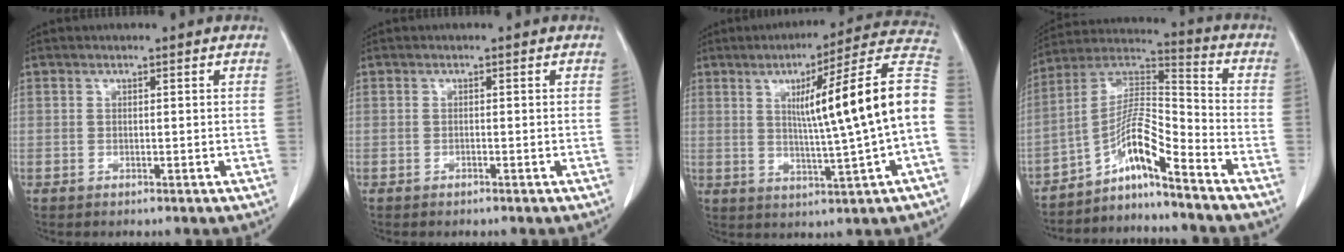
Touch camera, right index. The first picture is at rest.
{"total": 0.0}
{"total": 17.9, "force": [0.9, -0.8, 17.8], "torque": [-0.245, 0.022, 0.006]}
{"total": 10.1, "force": [-6.9, 0.5, 7.4], "torque": [-0.145, 0.023, -0.125]}